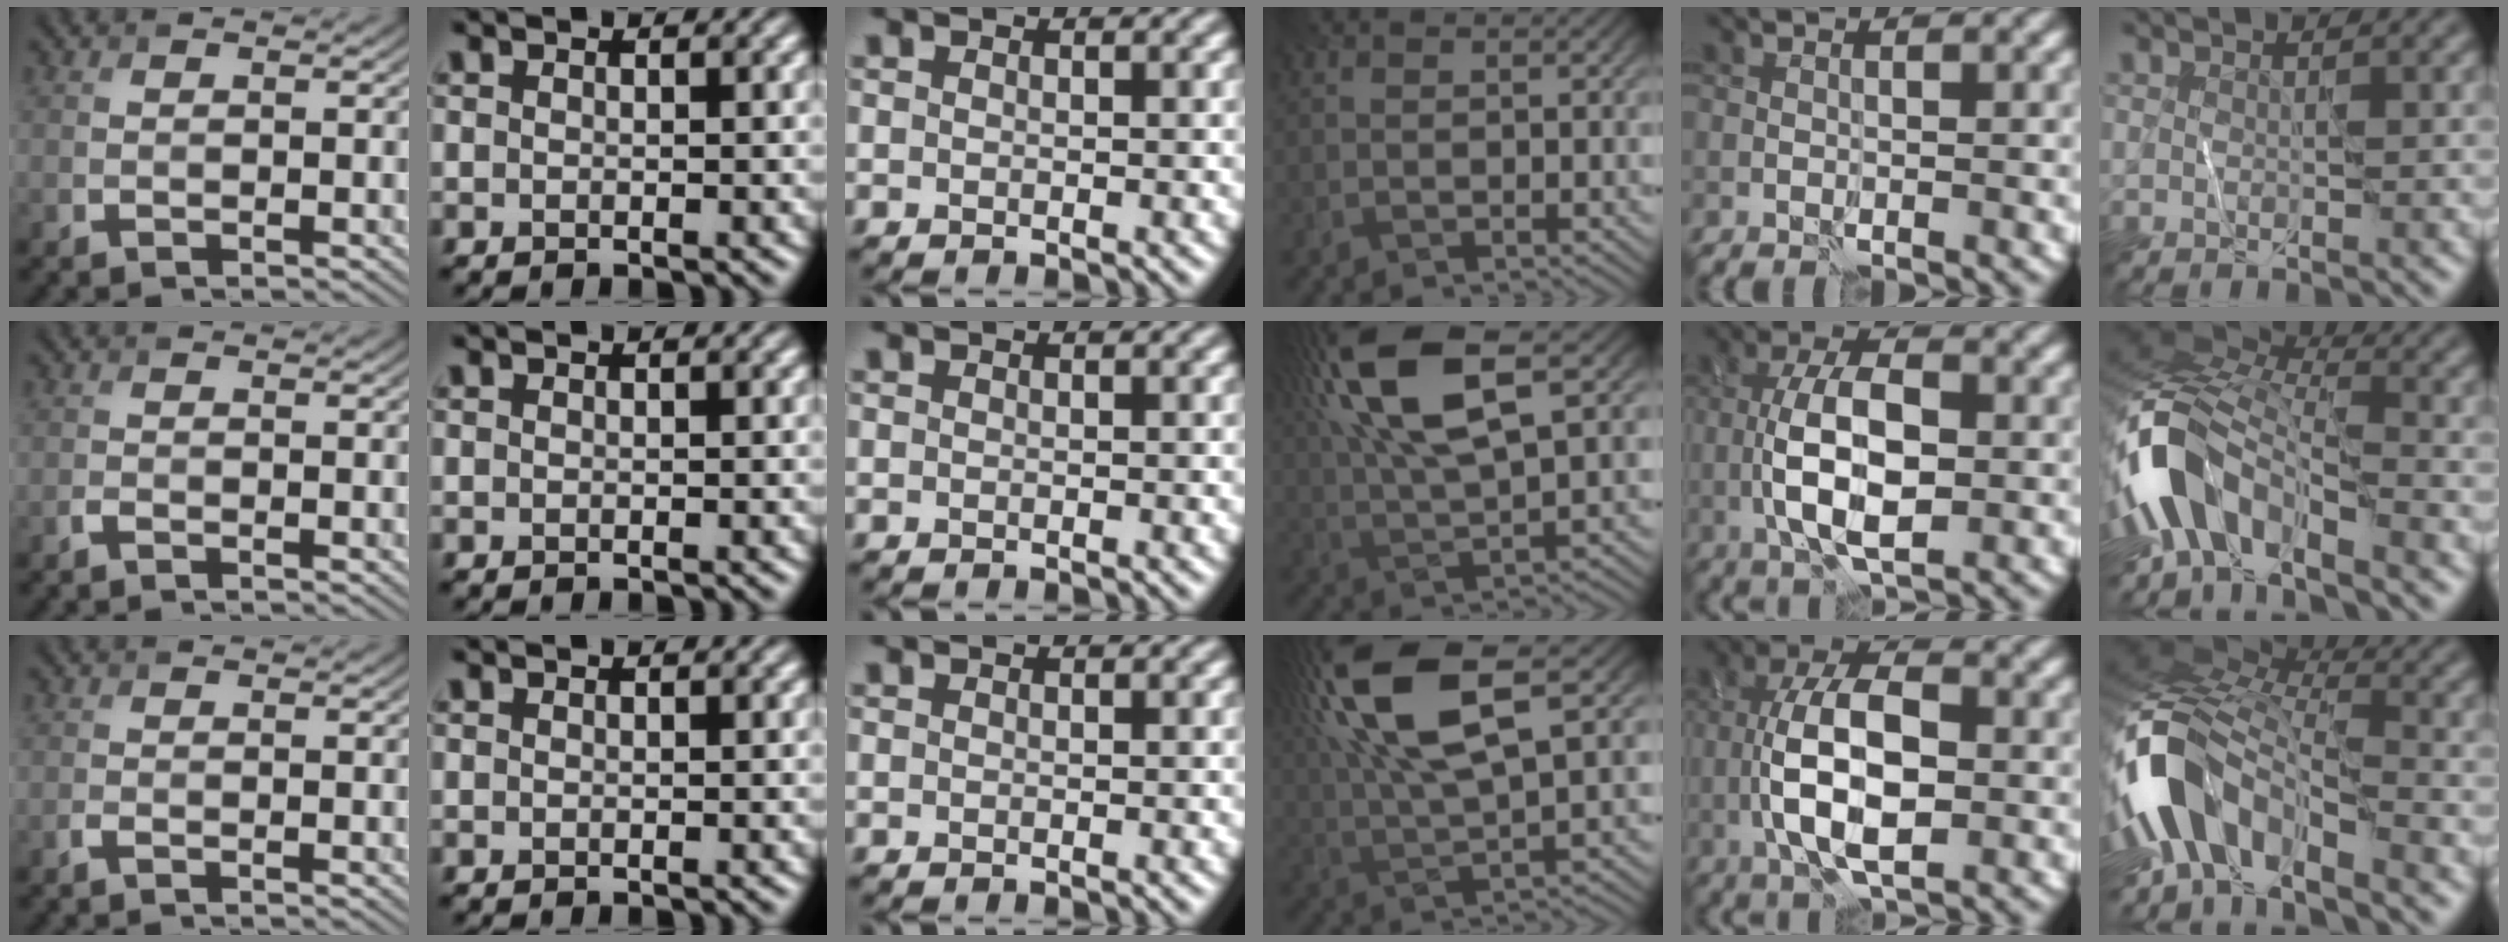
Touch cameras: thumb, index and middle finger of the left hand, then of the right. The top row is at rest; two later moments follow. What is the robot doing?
{"motion": "wipe", "object": "whiteboard"}